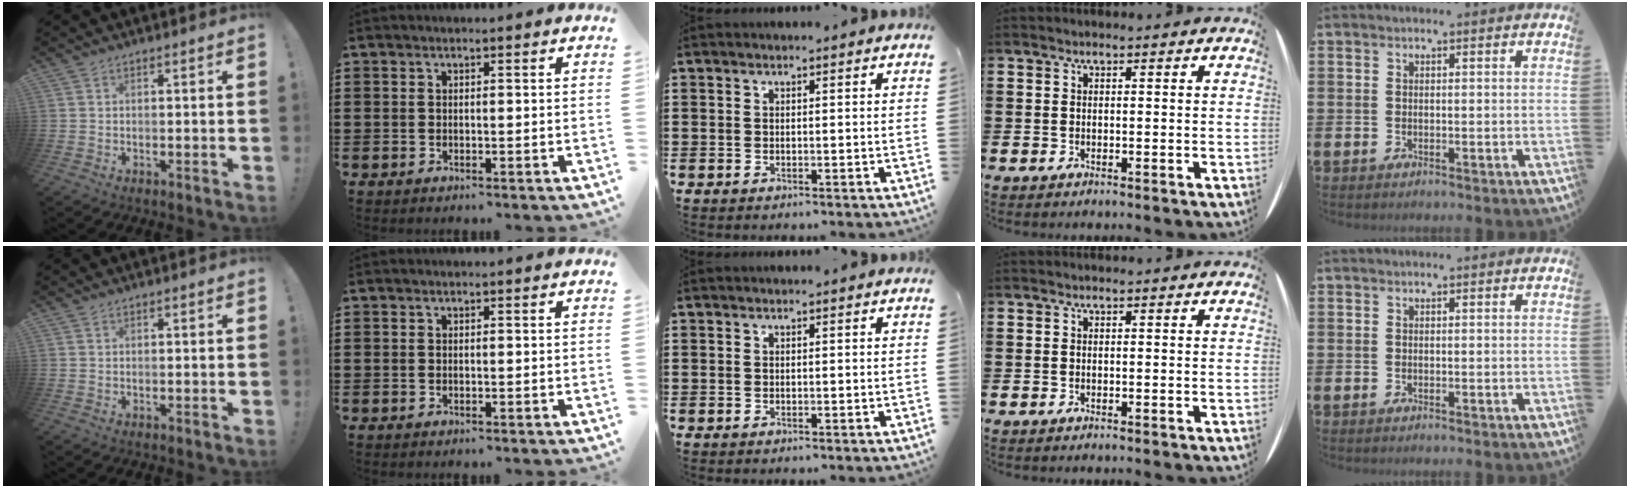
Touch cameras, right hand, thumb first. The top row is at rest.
{}